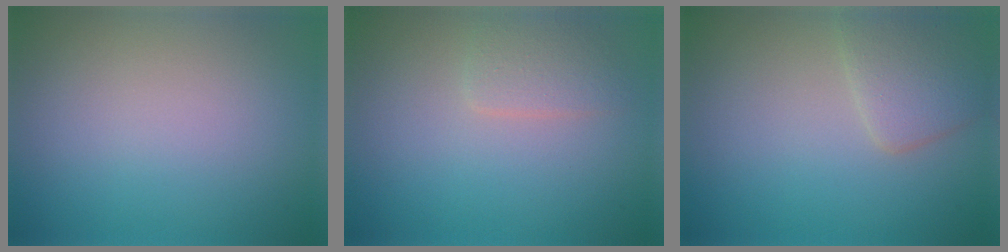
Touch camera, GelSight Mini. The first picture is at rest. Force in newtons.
{"total": 1.8, "press": 1.8, "slide": 0.0}
{"total": 2.9, "press": 2.9, "slide": 0.1}